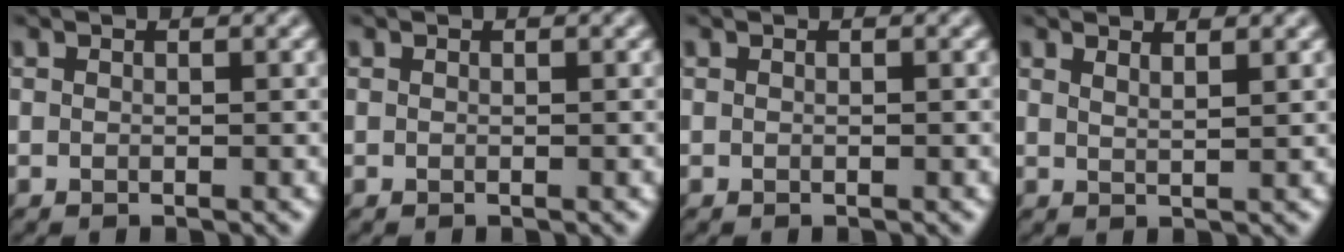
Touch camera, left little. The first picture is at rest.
{"total": 0.0}
{"total": 0.0}
{"total": 1.4, "force": [1.2, 0.1, 0.8], "torque": [-0.010, 0.003, 0.016]}